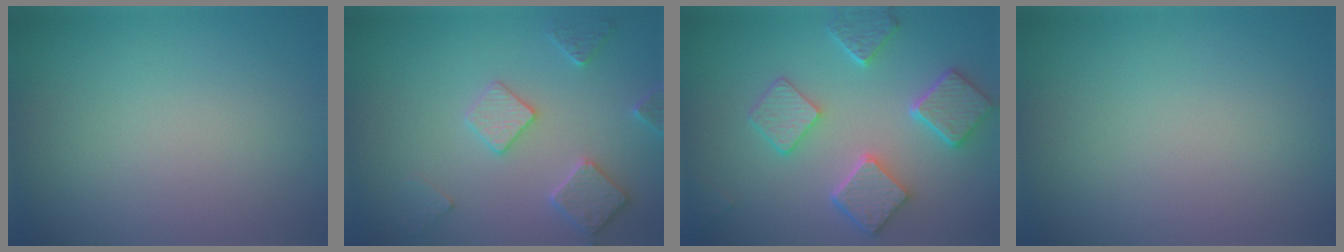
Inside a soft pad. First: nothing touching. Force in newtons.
{"total": 2.9, "press": 2.8, "slide": 0.5}
{"total": 5.2, "press": 4.7, "slide": 2.3}
{"total": 0.0}